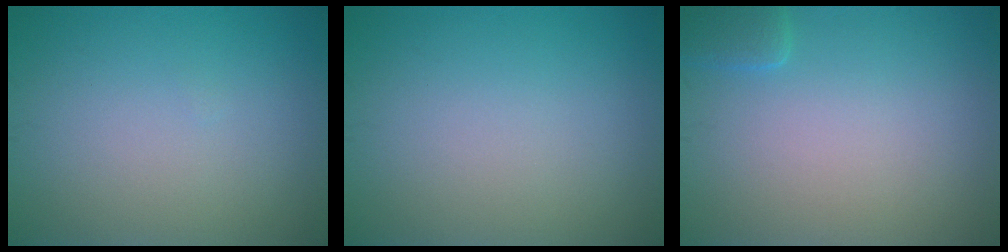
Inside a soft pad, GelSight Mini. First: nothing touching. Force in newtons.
{"total": 0.0}
{"total": 1.4, "press": 1.4, "slide": 0.1}